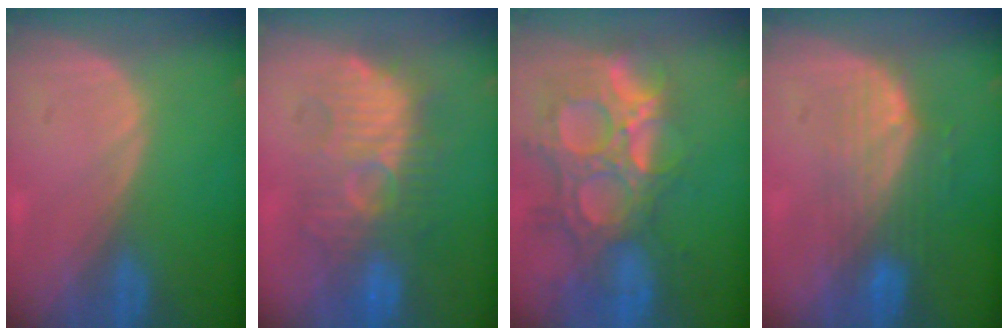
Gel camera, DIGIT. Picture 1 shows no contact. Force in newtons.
{"total": 9.9, "press": 9.9, "slide": 0.3}
{"total": 14.1, "press": 11.9, "slide": 7.6}
{"total": 7.5, "press": 6.8, "slide": 3.2}